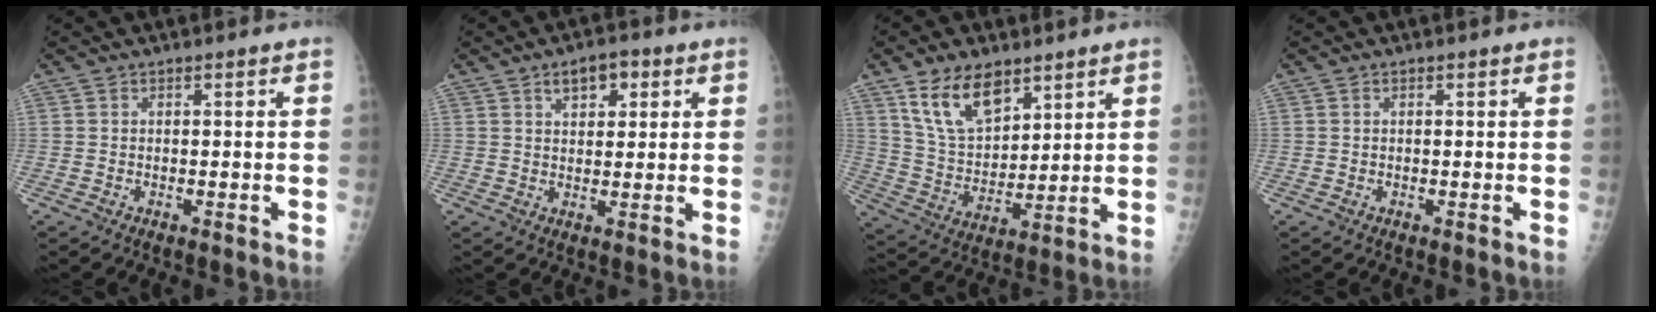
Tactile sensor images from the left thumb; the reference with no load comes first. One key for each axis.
{"total": 6.0, "fx": 2.8, "fy": 3.4, "fz": 4.0, "tx": -0.037, "ty": -0.007, "tz": 0.040}
{"total": 13.1, "fx": 8.2, "fy": 7.0, "fz": 7.5, "tx": -0.108, "ty": -0.043, "tz": 0.165}
{"total": 0.0}